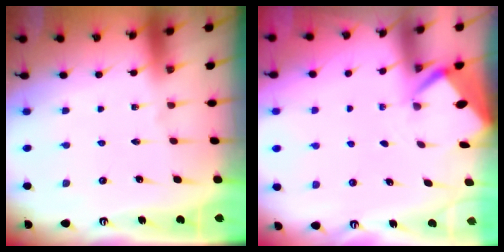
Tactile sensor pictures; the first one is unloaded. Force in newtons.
{"total": 2.6, "press": 2.6, "slide": 0.3}